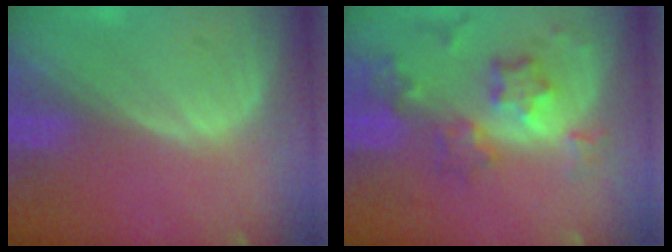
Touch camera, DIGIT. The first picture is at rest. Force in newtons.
{"total": 8.6, "press": 7.6, "slide": 4.0}